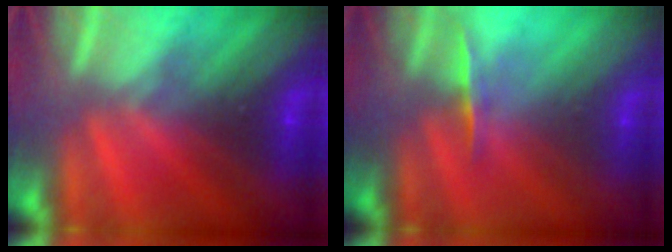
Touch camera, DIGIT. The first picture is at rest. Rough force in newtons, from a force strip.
{"total": 1.1}